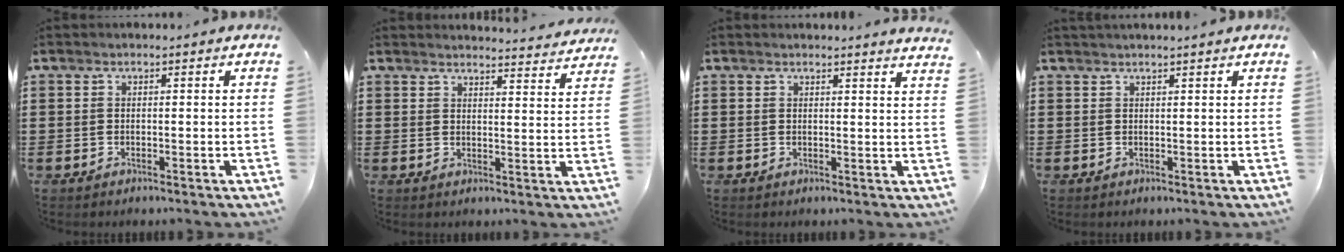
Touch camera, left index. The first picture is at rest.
{"total": 3.3, "force": [3.3, -0.3, 0.3], "torque": [-0.010, -0.023, 0.056]}
{"total": 1.8, "force": [1.8, -0.3, 0.3], "torque": [-0.001, -0.006, 0.032]}
{"total": 0.9, "force": [0.9, 0.0, 0.1], "torque": [-0.003, -0.002, 0.017]}